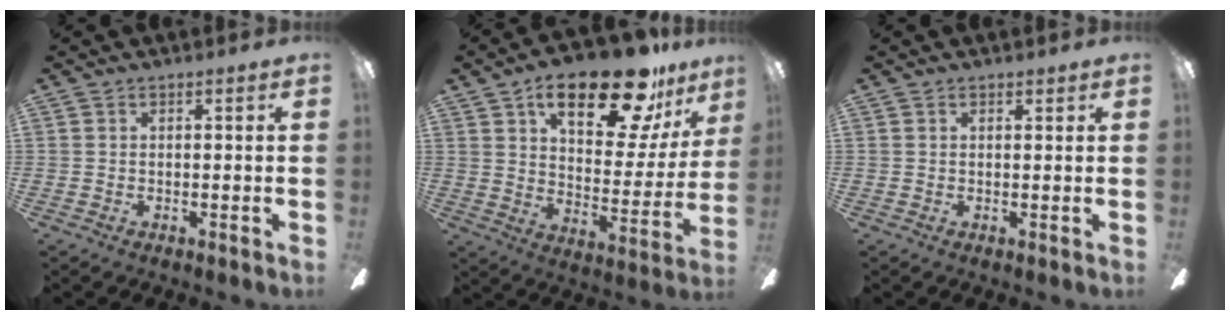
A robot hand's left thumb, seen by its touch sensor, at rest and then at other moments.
{"total": 23.0, "force": [14.7, 9.1, 15.1], "torque": [-0.226, -0.072, 0.241]}
{"total": 0.8, "force": [0.6, 0.5, 0.2], "torque": [-0.004, 0.002, 0.012]}